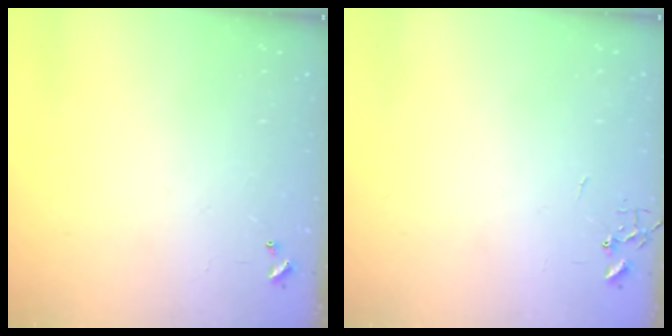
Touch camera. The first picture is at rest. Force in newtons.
{"total": 0.0}